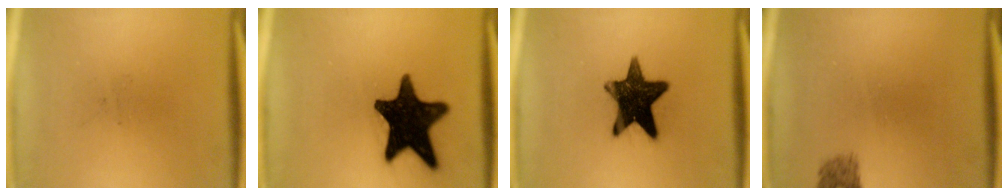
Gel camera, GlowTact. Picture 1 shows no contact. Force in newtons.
{"total": 17.2}
{"total": 14.3}
{"total": 1.8}